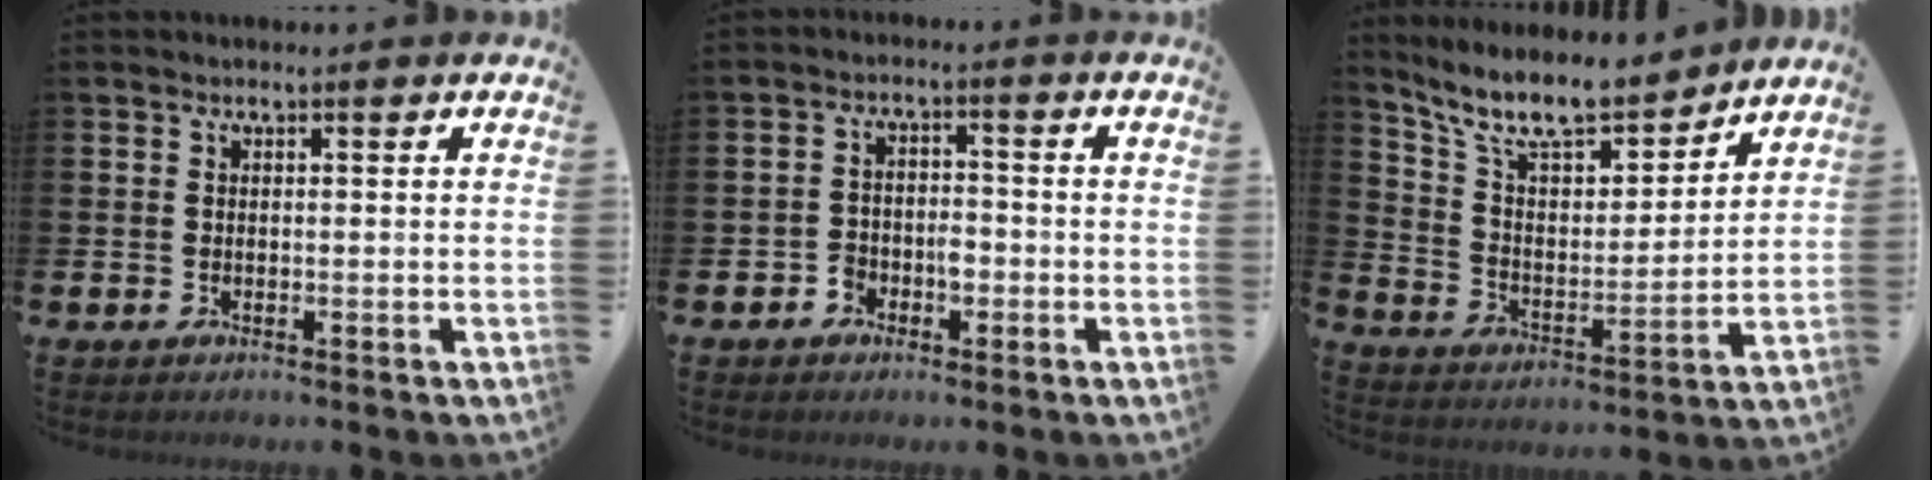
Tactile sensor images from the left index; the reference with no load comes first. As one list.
[{"total": 2.7, "force": [-1.6, 1.8, 1.1], "torque": [-0.024, 0.007, -0.036]}, {"total": 10.2, "force": [9.0, 2.9, 3.9], "torque": [-0.115, -0.060, 0.160]}]